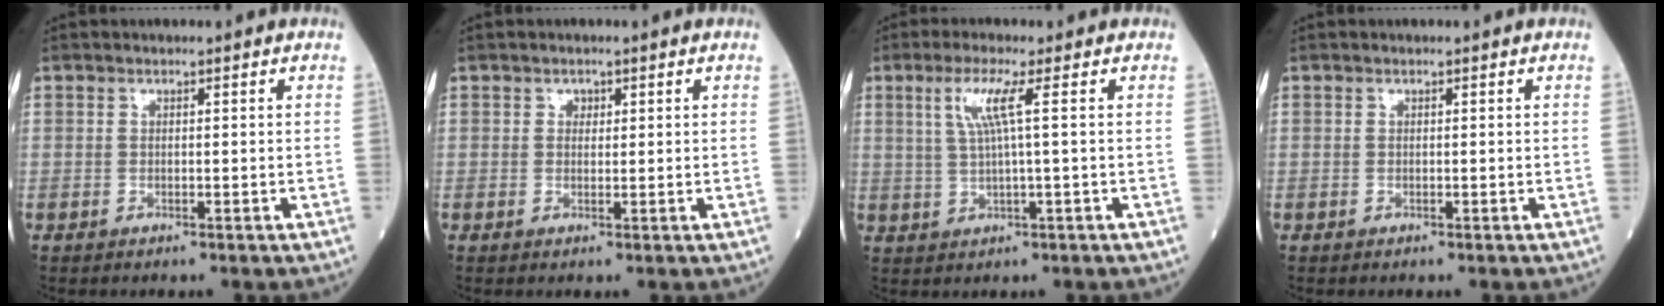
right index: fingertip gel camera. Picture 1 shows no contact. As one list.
[{"total": 1.0, "force": [0.4, 0.8, 0.4], "torque": [0.000, -0.001, 0.004]}, {"total": 4.8, "force": [1.4, -0.6, 4.6], "torque": [-0.096, 0.005, 0.032]}, {"total": 0.0}]